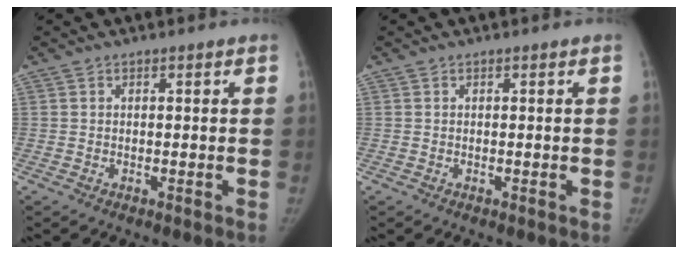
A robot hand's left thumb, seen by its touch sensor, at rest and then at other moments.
{"total": 0.0}